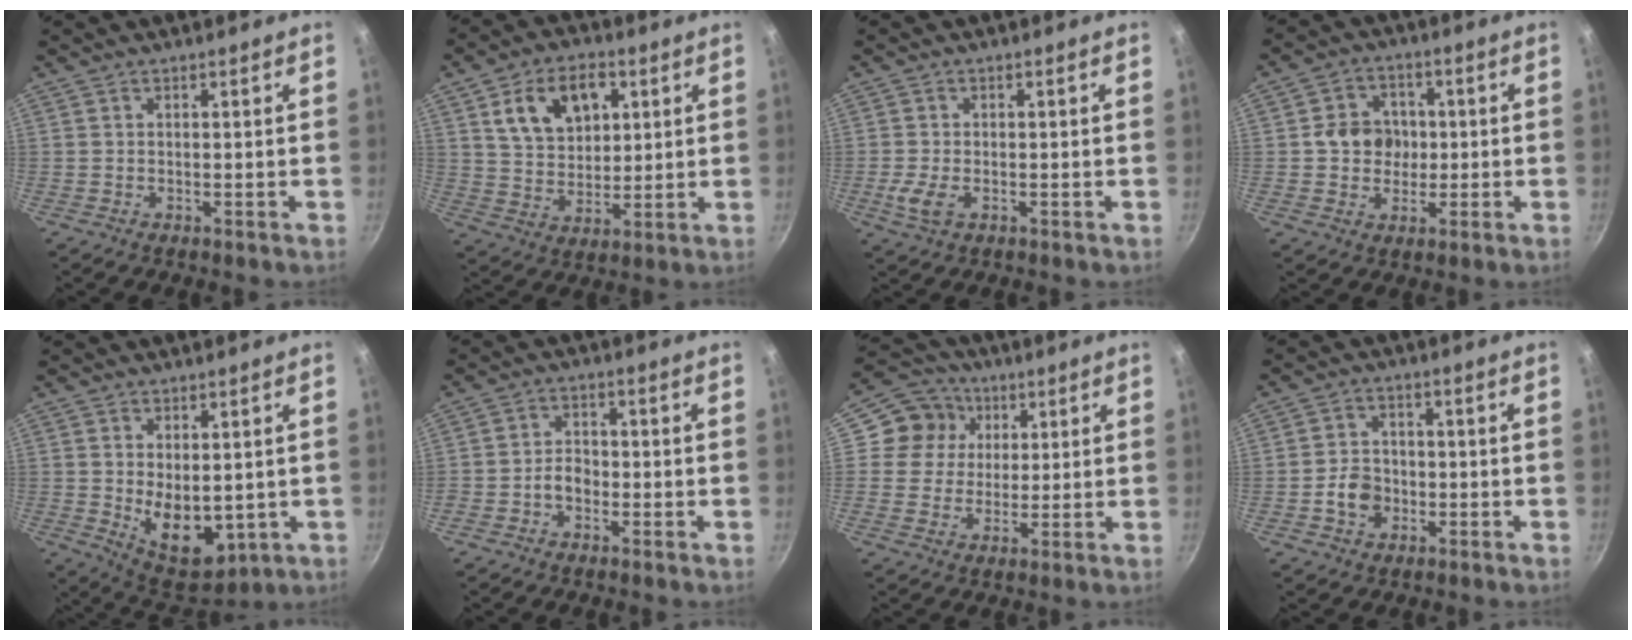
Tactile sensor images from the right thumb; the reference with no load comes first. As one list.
[{"total": 13.4, "force": [4.8, 9.1, 8.5], "torque": [-0.112, -0.006, 0.084]}, {"total": 4.0, "force": [-1.2, 2.2, 3.1], "torque": [-0.066, -0.001, -0.024]}, {"total": 7.8, "force": [0.0, 7.0, 3.6], "torque": [-0.026, 0.007, -0.009]}, {"total": 10.6, "force": [-0.4, 6.5, 8.4], "torque": [-0.106, -0.023, 0.018]}, {"total": 3.4, "force": [-1.7, 2.4, 1.8], "torque": [-0.019, 0.024, -0.034]}, {"total": 8.8, "force": [2.5, 8.1, 2.3], "torque": [-0.004, 0.007, 0.029]}, {"total": 5.7, "force": [-1.9, 4.5, 2.8], "torque": [-0.031, 0.019, -0.037]}]